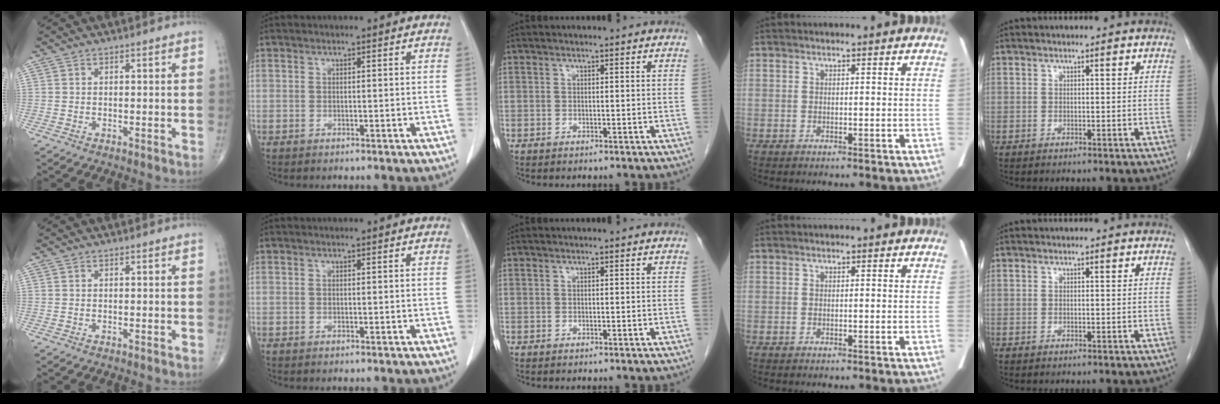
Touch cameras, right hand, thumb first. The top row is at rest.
{}